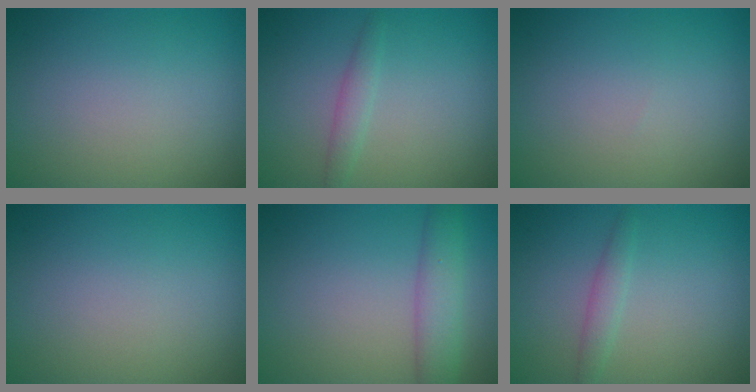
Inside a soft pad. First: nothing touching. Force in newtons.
{"total": 1.5, "press": 1.5, "slide": 0.0}
{"total": 0.0}
{"total": 0.0}
{"total": 3.7, "press": 3.7, "slide": 0.1}
{"total": 1.5, "press": 1.5, "slide": 0.0}